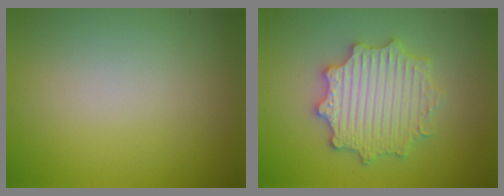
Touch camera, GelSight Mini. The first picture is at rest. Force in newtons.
{"total": 5.6, "press": 5.5, "slide": 1.0}